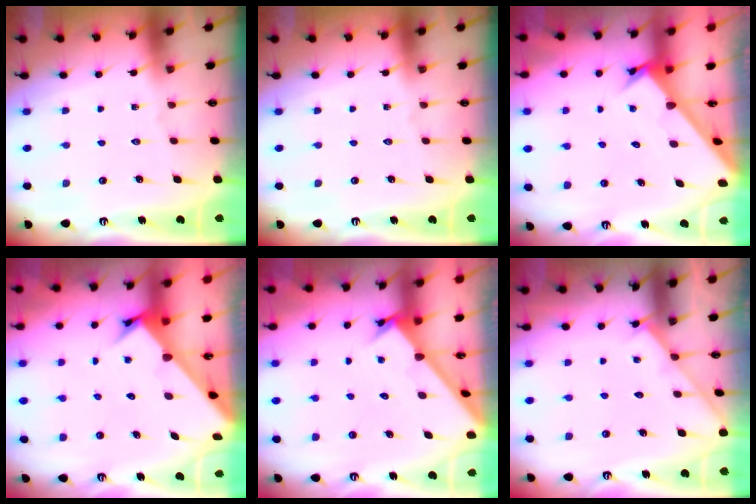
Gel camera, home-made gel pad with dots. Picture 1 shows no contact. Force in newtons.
{"total": 0.0}
{"total": 2.4, "press": 2.4, "slide": 0.2}
{"total": 2.6, "press": 2.6, "slide": 0.2}
{"total": 2.3, "press": 2.3, "slide": 0.0}
{"total": 2.9, "press": 2.9, "slide": 0.4}